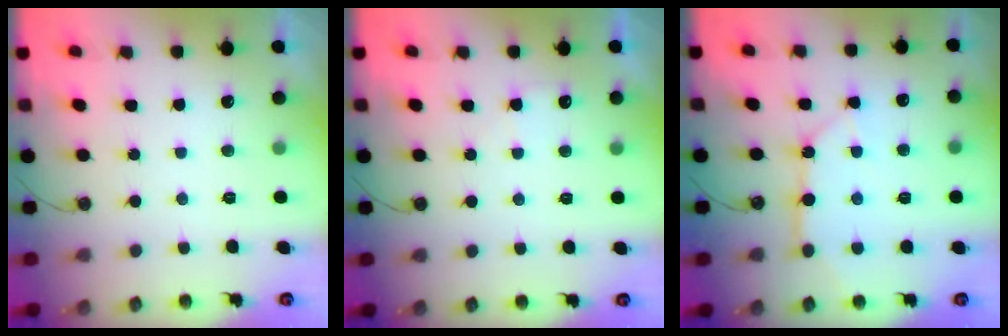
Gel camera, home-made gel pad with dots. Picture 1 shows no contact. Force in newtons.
{"total": 4.3, "press": 4.3, "slide": 0.6}
{"total": 11.4, "press": 11.3, "slide": 1.1}